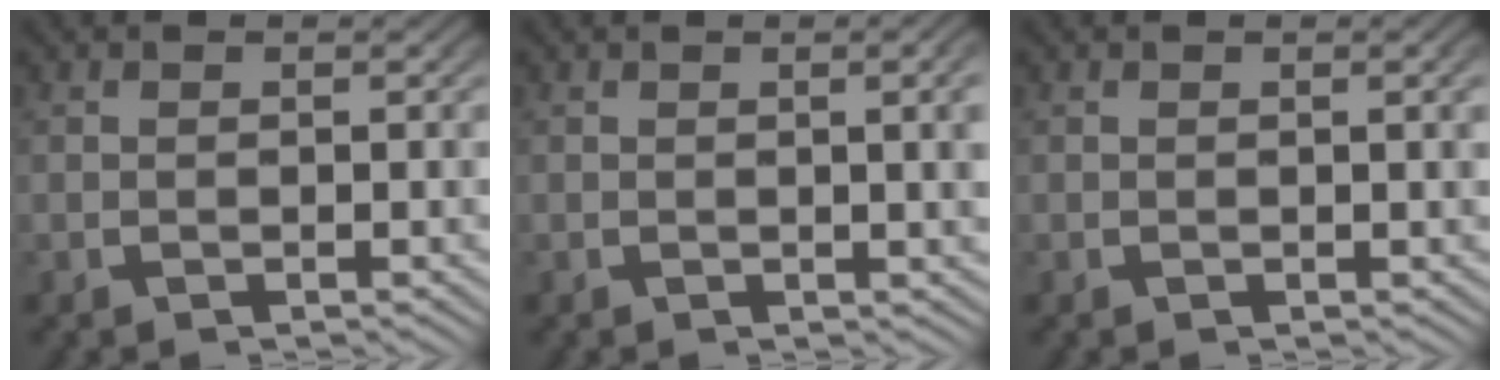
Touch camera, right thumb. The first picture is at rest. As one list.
[{"total": 2.6, "force": [0.3, 0.5, 2.5], "torque": [-0.025, 0.002, 0.005]}, {"total": 0.9, "force": [0.2, 0.0, 0.9], "torque": [-0.011, 0.001, 0.006]}]